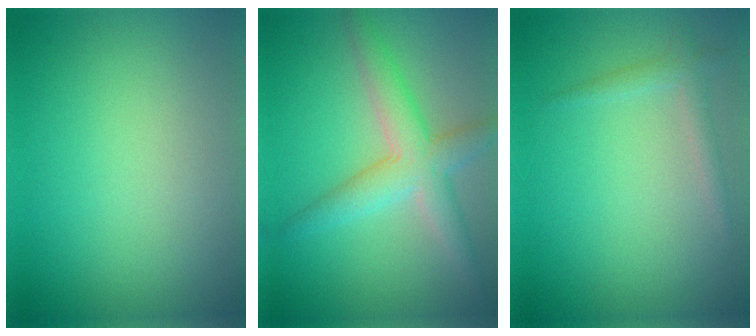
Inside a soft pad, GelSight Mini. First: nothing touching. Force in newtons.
{"total": 4.6, "press": 4.6, "slide": 0.3}
{"total": 1.5, "press": 1.5, "slide": 0.1}